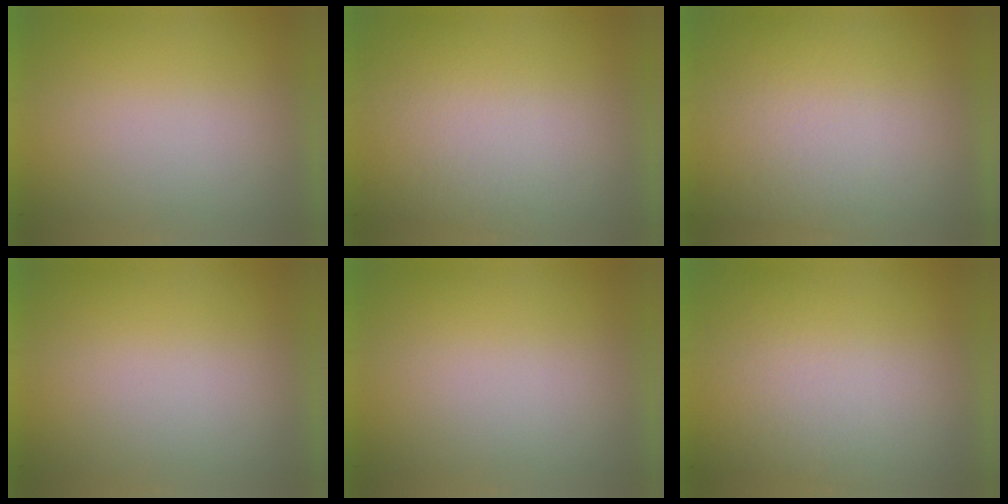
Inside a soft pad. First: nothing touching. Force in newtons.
{"total": 2.1}
{"total": 2.9}
{"total": 0.0}
{"total": 0.0}
{"total": 2.6}